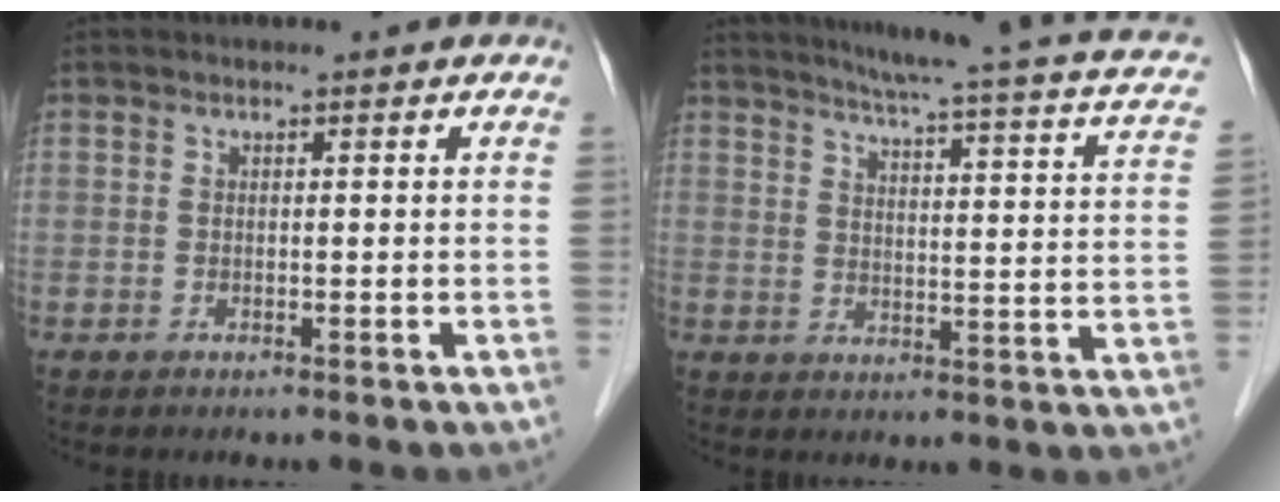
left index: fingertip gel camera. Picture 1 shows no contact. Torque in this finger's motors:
{"motor_torque": [0.46, -0.77, 0.10, 0.04]}